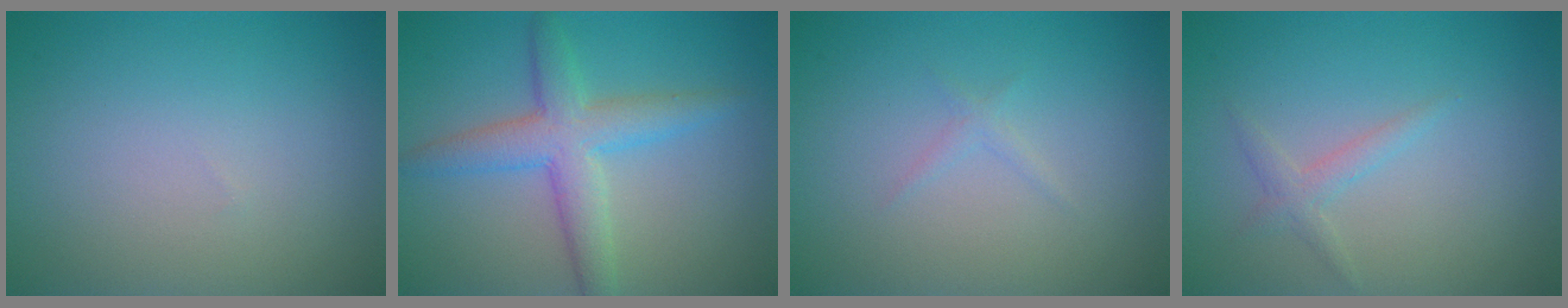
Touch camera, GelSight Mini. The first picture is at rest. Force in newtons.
{"total": 4.7, "press": 4.7, "slide": 0.1}
{"total": 0.7, "press": 0.7, "slide": 0.0}
{"total": 1.3, "press": 1.3, "slide": 0.0}